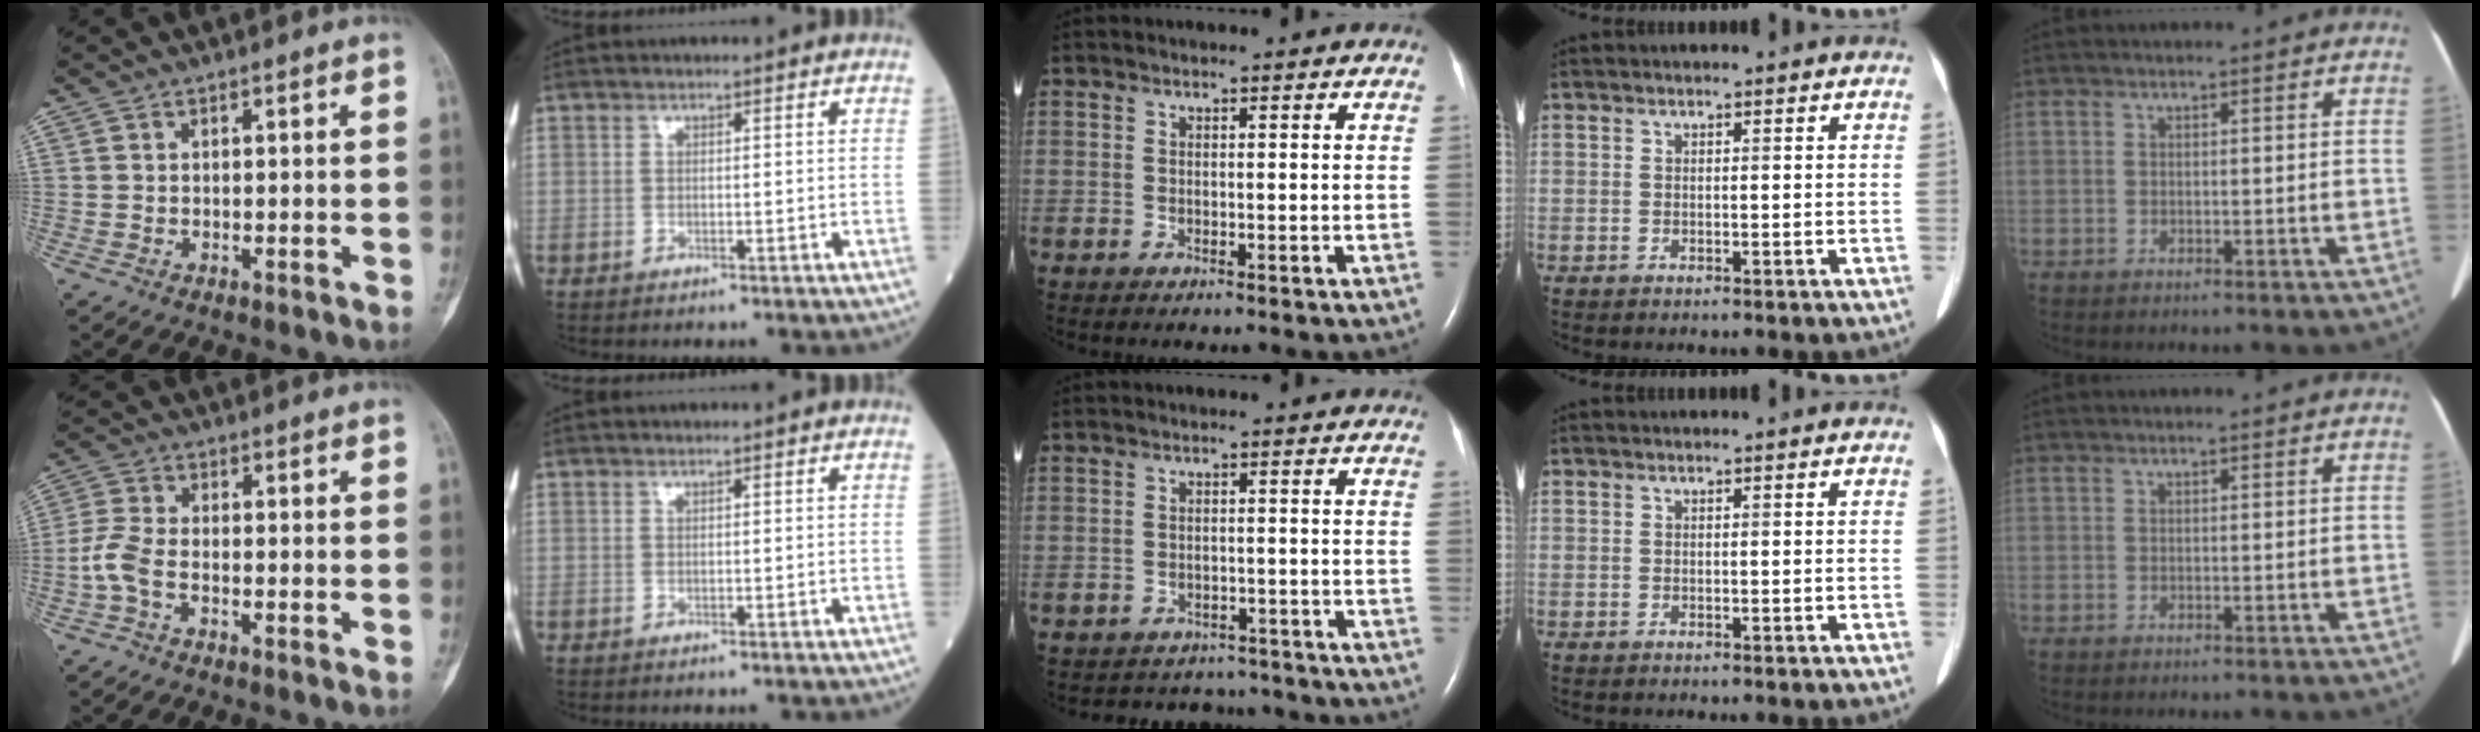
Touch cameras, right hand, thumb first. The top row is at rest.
{"thumb": {"total": 4.5, "force": [-1.9, 1.9, 3.6], "torque": [-0.093, 0.010, -0.049]}, "middle": {"total": 7.4, "force": [-6.8, 2.9, 0.0], "torque": [-0.001, 0.019, -0.077]}}